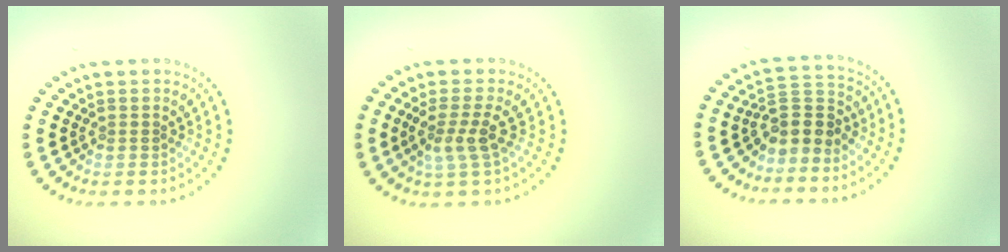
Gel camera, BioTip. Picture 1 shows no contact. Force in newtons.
{"total": 2.6, "press": 2.0, "slide": 1.7}
{"total": 3.2, "press": 2.8, "slide": 1.7}